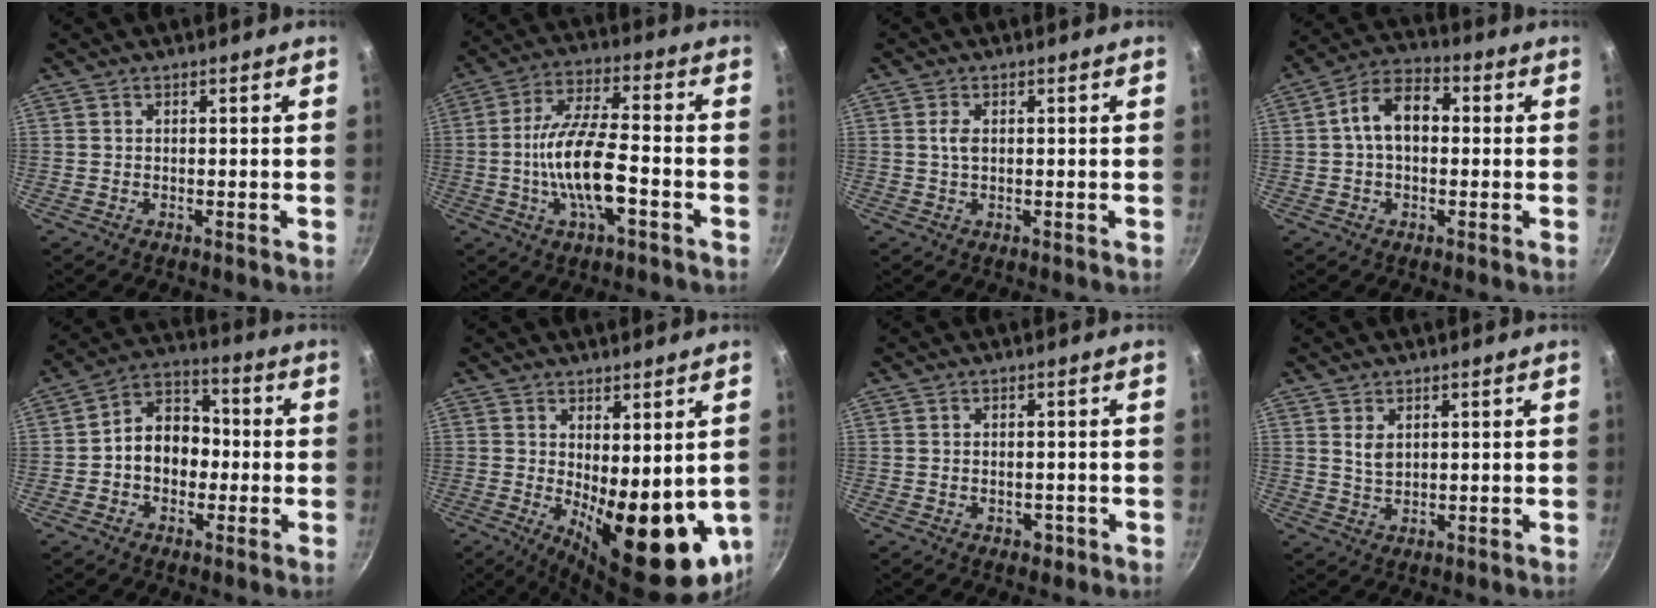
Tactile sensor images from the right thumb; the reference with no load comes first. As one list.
[{"total": 13.3, "force": [-3.7, 4.5, 12.0], "torque": [-0.222, 0.028, -0.076]}, {"total": 2.0, "force": [0.3, 1.1, 1.7], "torque": [-0.032, 0.001, 0.005]}, {"total": 9.5, "force": [0.7, 6.2, 7.1], "torque": [-0.094, 0.031, -0.005]}, {"total": 10.5, "force": [-1.2, 8.1, 6.5], "torque": [-0.056, 0.037, -0.036]}, {"total": 16.5, "force": [-0.9, 6.6, 15.1], "torque": [-0.179, -0.031, 0.005]}, {"total": 1.9, "force": [-0.9, 1.3, 1.1], "torque": [-0.013, 0.006, -0.007]}, {"total": 2.9, "force": [1.1, 1.8, 2.0], "torque": [-0.033, -0.008, 0.022]}]